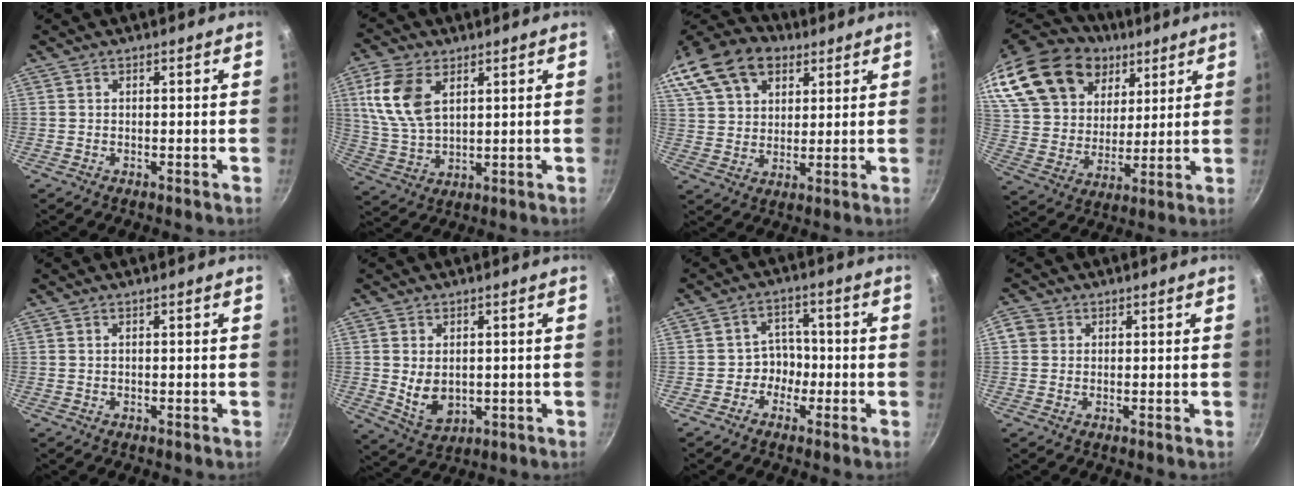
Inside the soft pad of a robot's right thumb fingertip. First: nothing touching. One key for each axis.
{"total": 11.9, "fx": 4.3, "fy": 7.0, "fz": 8.6, "tx": -0.169, "ty": -0.011, "tz": 0.093}
{"total": 25.0, "fx": 13.1, "fy": 16.7, "fz": 13.2, "tx": -0.303, "ty": 0.040, "tz": 0.235}
{"total": 29.4, "fx": 15.7, "fy": 19.8, "fz": 15.1, "tx": -0.310, "ty": -0.001, "tz": 0.294}
{"total": 0.0}
{"total": 7.1, "fx": 0.3, "fy": 5.0, "fz": 5.0, "tx": -0.077, "ty": -0.015, "tz": 0.021}
{"total": 4.5, "fx": -1.7, "fy": 4.0, "fz": 1.2, "tx": 0.026, "ty": 0.027, "tz": -0.030}
{"total": 2.9, "fx": 0.5, "fy": 2.6, "fz": 1.0, "tx": -0.003, "ty": 0.004, "tz": 0.003}